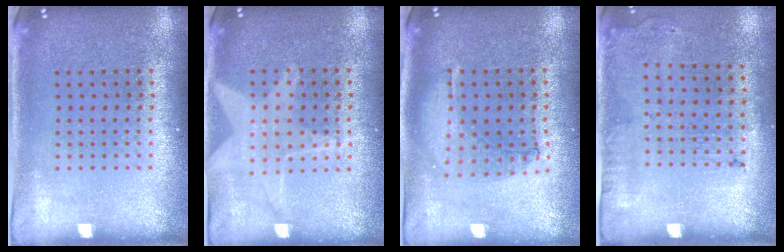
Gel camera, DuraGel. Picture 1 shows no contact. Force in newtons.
{"total": 1.2, "press": 1.2, "slide": 0.3}
{"total": 0.9, "press": 0.9, "slide": 0.2}
{"total": 1.8, "press": 1.2, "slide": 1.4}